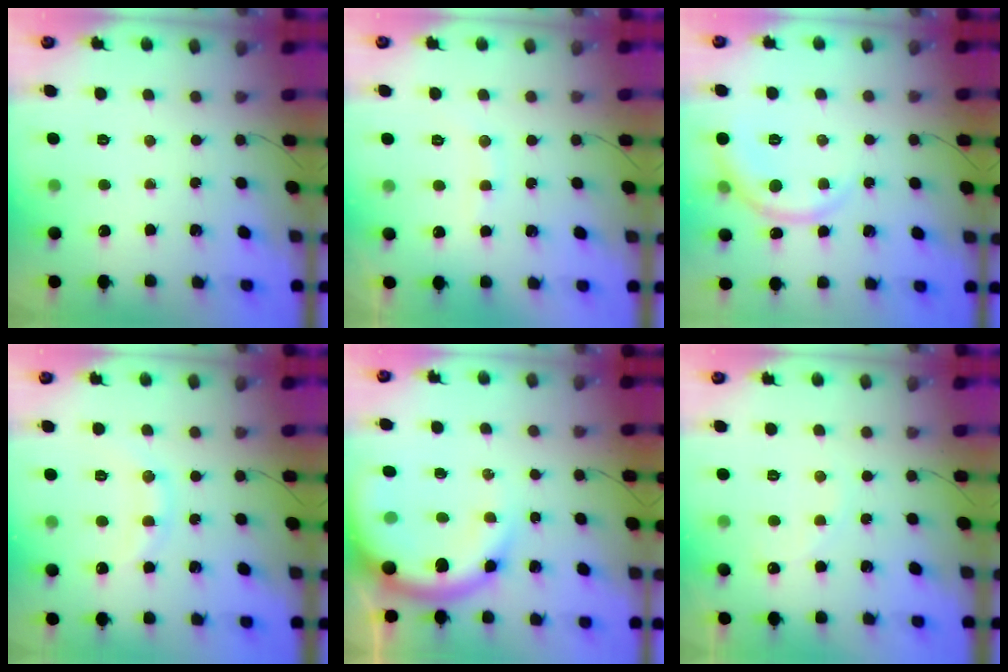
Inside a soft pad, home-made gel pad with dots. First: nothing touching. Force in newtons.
{"total": 6.8, "press": 6.8, "slide": 0.9}
{"total": 6.7, "press": 6.7, "slide": 0.7}
{"total": 8.1, "press": 8.0, "slide": 1.0}
{"total": 14.5, "press": 14.3, "slide": 2.8}
{"total": 6.3, "press": 6.2, "slide": 1.2}